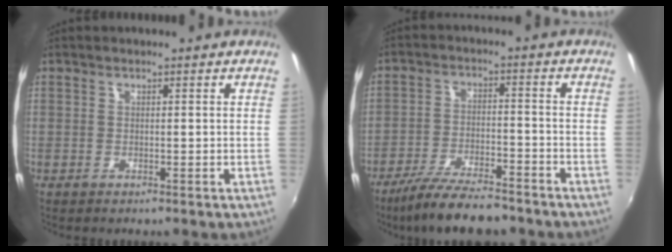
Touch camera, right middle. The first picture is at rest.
{"total": 12.6, "force": [-10.6, 2.8, 6.2], "torque": [-0.138, -0.021, -0.179]}